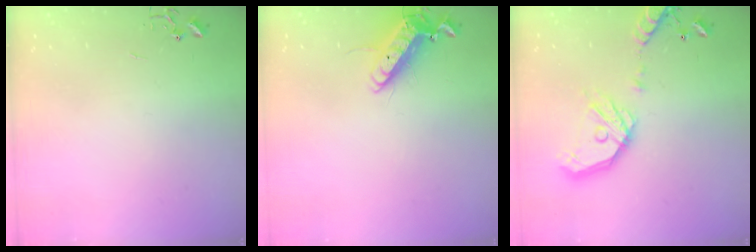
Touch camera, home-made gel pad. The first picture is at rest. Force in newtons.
{"total": 12.9, "press": 12.7, "slide": 2.1}
{"total": 18.1, "press": 17.8, "slide": 3.3}